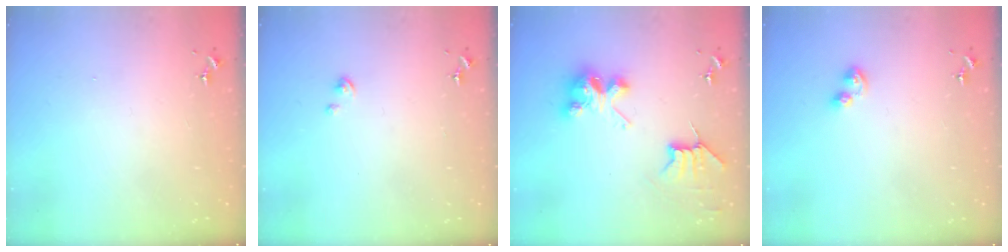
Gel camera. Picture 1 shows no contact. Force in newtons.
{"total": 0.8, "press": 0.8, "slide": 0.2}
{"total": 9.0, "press": 9.0, "slide": 0.5}
{"total": 5.1, "press": 5.0, "slide": 0.8}